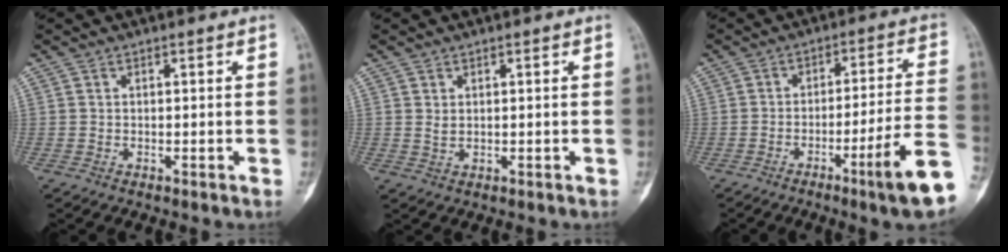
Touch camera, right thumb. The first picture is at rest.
{"total": 1.5, "force": [0.4, 1.0, 1.0], "torque": [-0.017, -0.004, 0.014]}
{"total": 12.9, "force": [-6.1, 0.0, 11.4], "torque": [-0.171, 0.024, -0.090]}